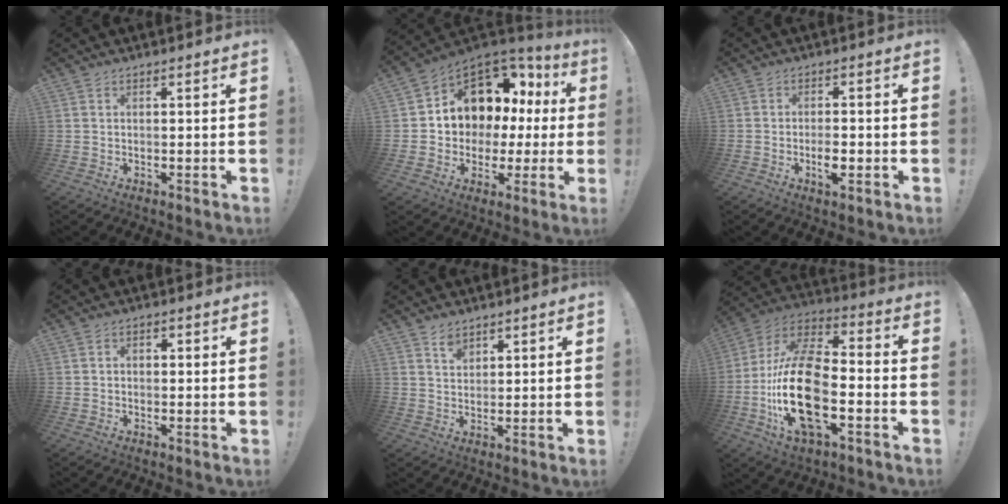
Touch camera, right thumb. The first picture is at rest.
{"total": 10.9, "force": [4.4, 8.7, 5.0], "torque": [-0.076, -0.042, 0.093]}
{"total": 4.2, "force": [-1.6, 1.5, 3.6], "torque": [-0.056, 0.001, -0.029]}
{"total": 1.3, "force": [-0.5, 1.0, 0.7], "torque": [-0.013, 0.005, -0.009]}
{"total": 3.8, "force": [2.8, 2.2, 1.2], "torque": [-0.007, -0.020, 0.048]}
{"total": 23.7, "force": [-5.5, 11.7, 19.9], "torque": [-0.409, 0.027, -0.090]}